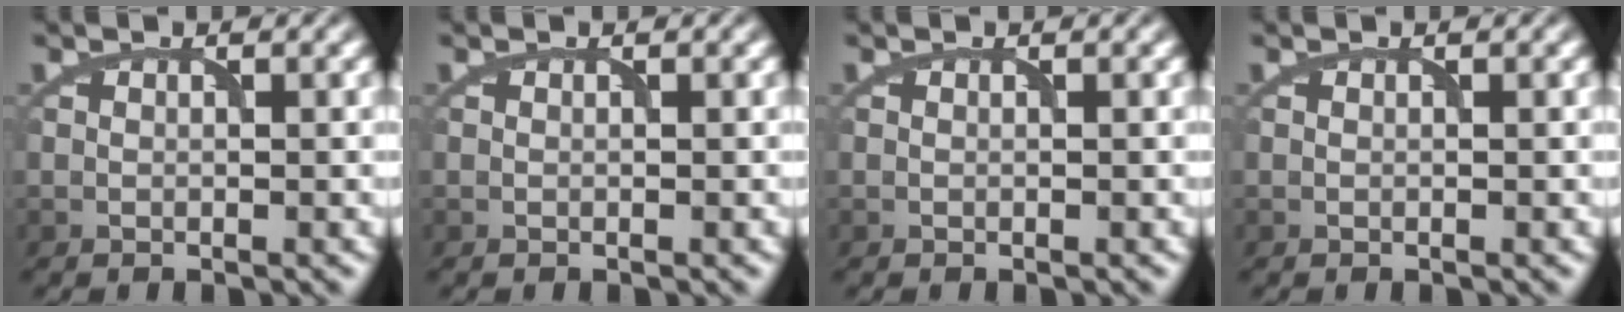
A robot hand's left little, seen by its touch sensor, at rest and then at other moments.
{"total": 0.0}
{"total": 0.0}
{"total": 0.0}